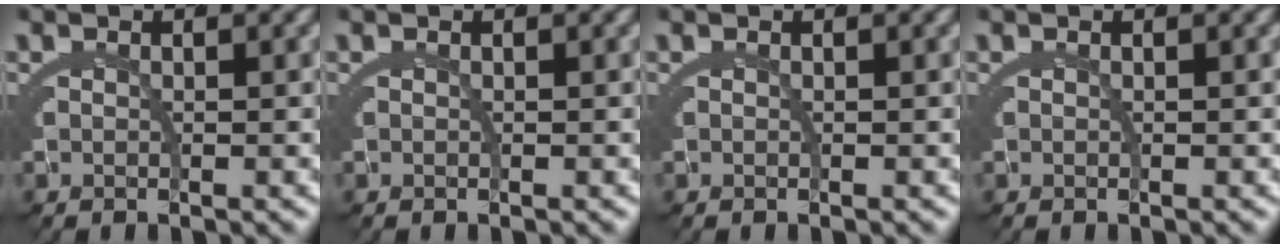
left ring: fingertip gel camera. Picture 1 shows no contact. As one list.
[{"total": 0.0}, {"total": 0.0}, {"total": 0.0}]